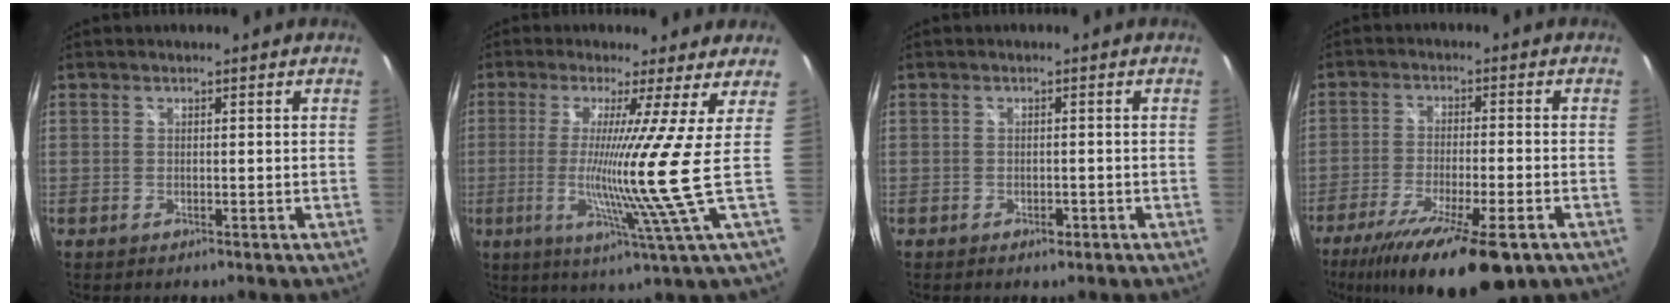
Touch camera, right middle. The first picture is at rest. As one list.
[{"total": 11.7, "force": [0.1, -3.7, 11.1], "torque": [-0.174, -0.031, -0.005]}, {"total": 1.4, "force": [-0.8, 0.9, 0.7], "torque": [-0.011, 0.001, -0.009]}, {"total": 17.9, "force": [-11.7, 4.0, 12.9], "torque": [-0.242, -0.057, -0.189]}]